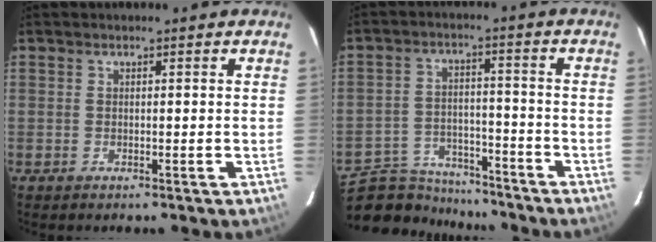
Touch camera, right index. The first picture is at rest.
{"total": 13.8, "force": [-12.1, 5.7, 3.6], "torque": [-0.101, 0.009, -0.184]}